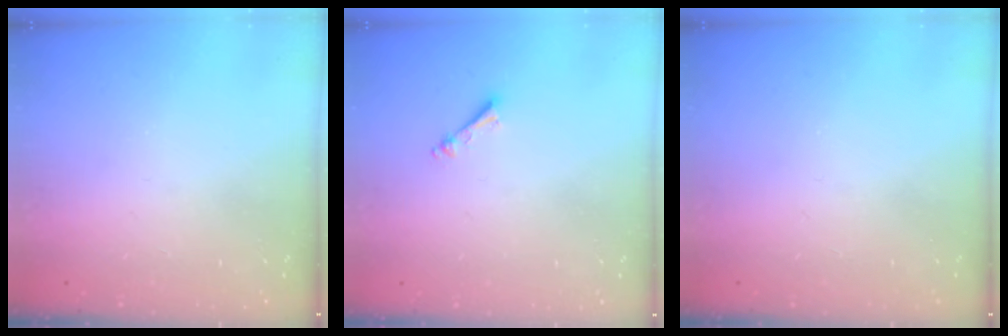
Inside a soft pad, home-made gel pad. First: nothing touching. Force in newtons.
{"total": 2.5, "press": 2.5, "slide": 0.3}
{"total": 0.0}